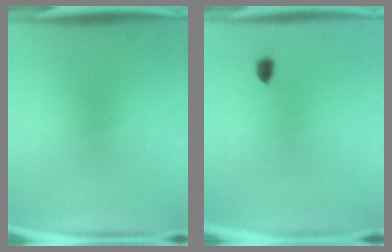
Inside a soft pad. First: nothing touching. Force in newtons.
{"total": 2.1}